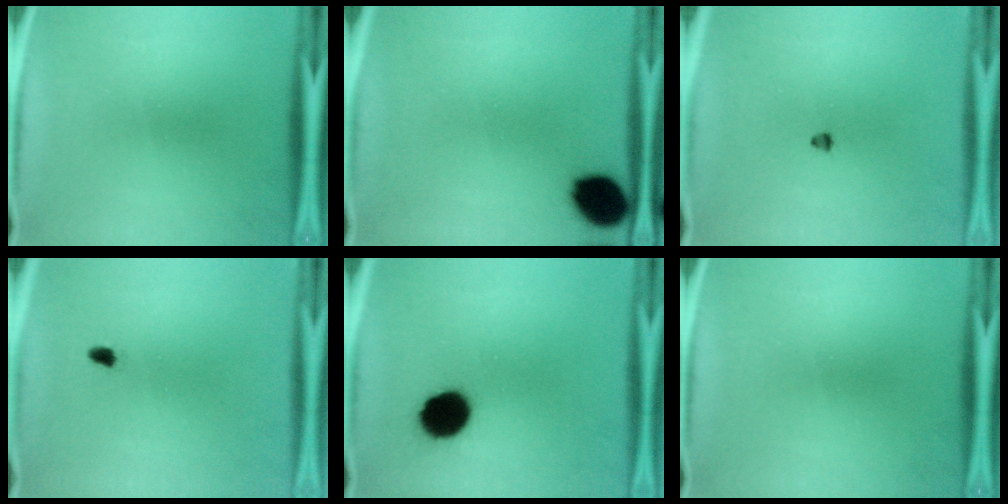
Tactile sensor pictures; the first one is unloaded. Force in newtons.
{"total": 12.8}
{"total": 1.1}
{"total": 1.3}
{"total": 11.5}
{"total": 0.0}